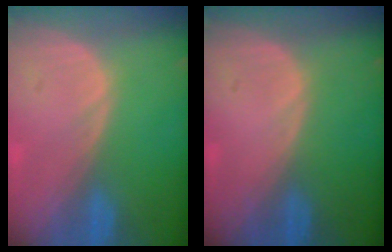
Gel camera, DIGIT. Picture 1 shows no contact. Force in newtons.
{"total": 0.0}